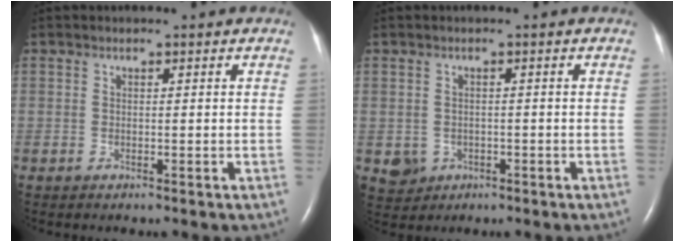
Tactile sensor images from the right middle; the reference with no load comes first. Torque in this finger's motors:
{"motor_torque": [-0.08, 0.12, -0.03, 0.00]}